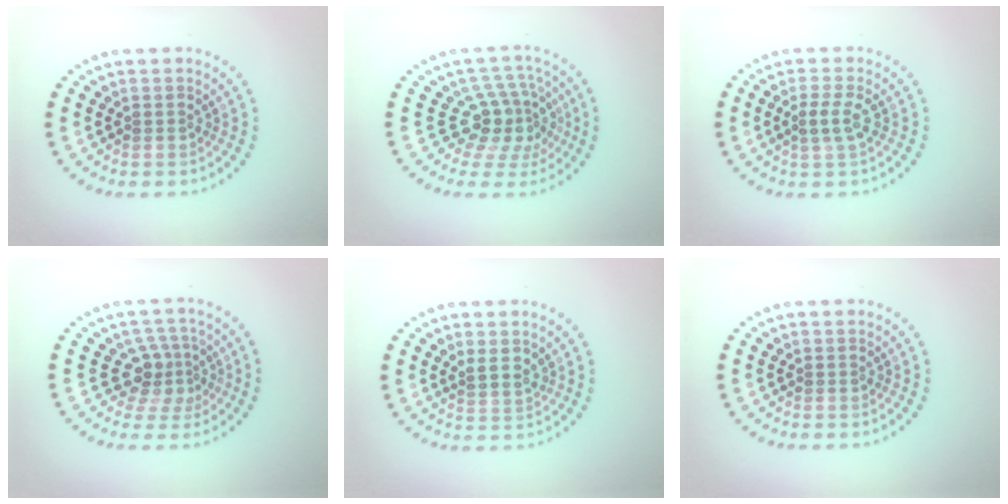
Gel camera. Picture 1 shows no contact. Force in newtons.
{"total": 4.2, "press": 3.2, "slide": 2.7}
{"total": 2.1, "press": 1.9, "slide": 0.8}
{"total": 3.1, "press": 2.2, "slide": 2.2}
{"total": 1.3, "press": 1.1, "slide": 0.7}
{"total": 0.0}